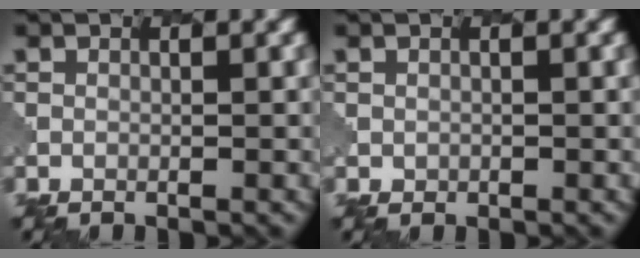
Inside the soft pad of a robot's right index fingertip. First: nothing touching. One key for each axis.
{"total": 0.5, "fx": 0.1, "fy": 0.5, "fz": 0.0, "tx": 0.001, "ty": -0.004, "tz": 0.004}